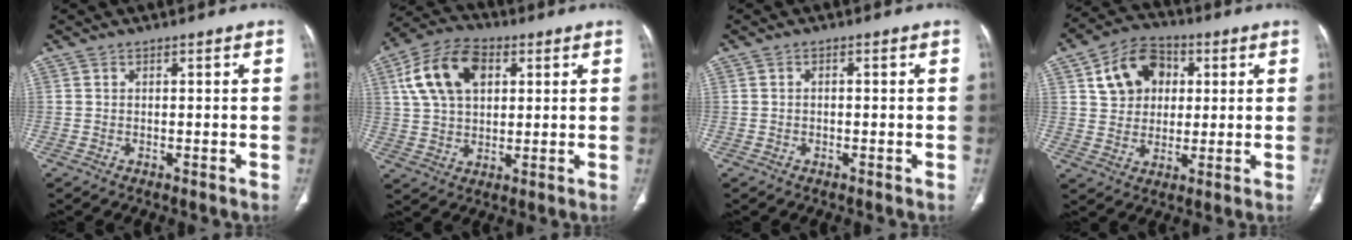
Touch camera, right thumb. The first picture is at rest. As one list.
[{"total": 14.1, "force": [4.6, 9.0, 9.8], "torque": [-0.173, 0.009, 0.083]}, {"total": 0.6, "force": [0.0, 0.5, 0.4], "torque": [-0.007, 0.000, -0.003]}, {"total": 12.2, "force": [3.8, 9.5, 6.6], "torque": [-0.080, 0.002, 0.061]}]